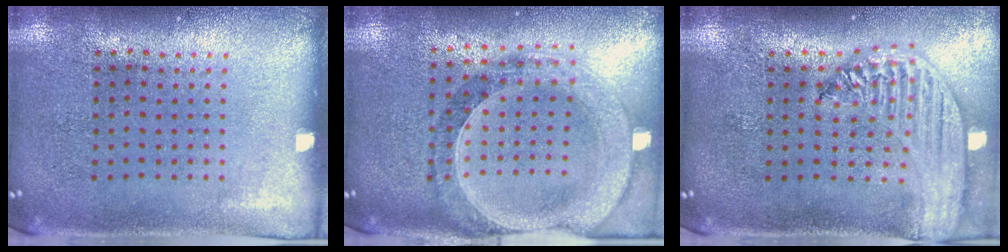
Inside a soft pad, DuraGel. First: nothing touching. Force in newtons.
{"total": 1.4, "press": 1.3, "slide": 0.4}
{"total": 2.8, "press": 2.2, "slide": 1.6}